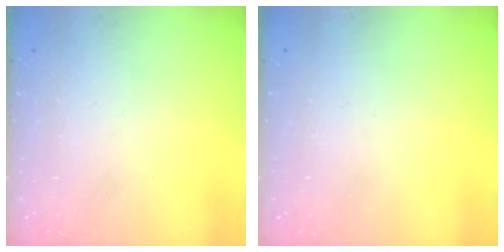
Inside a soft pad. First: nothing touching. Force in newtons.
{"total": 0.0}